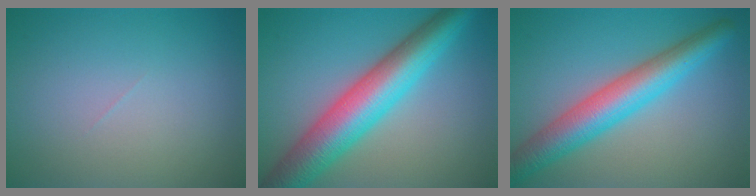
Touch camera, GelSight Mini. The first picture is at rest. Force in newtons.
{"total": 9.2, "press": 9.2, "slide": 0.3}
{"total": 6.6, "press": 6.6, "slide": 0.0}